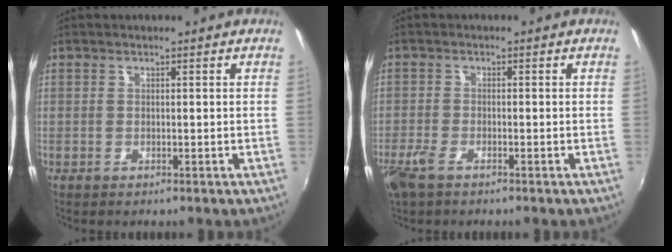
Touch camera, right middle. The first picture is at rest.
{"total": 3.8, "force": [-2.6, 1.4, 2.4], "torque": [-0.064, -0.008, -0.052]}